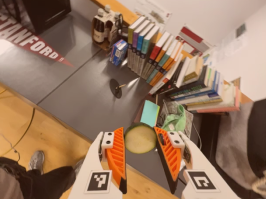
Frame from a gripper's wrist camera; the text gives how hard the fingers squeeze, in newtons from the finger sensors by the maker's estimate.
{"total": 8.7, "left": 8.9, "right": 8.5}